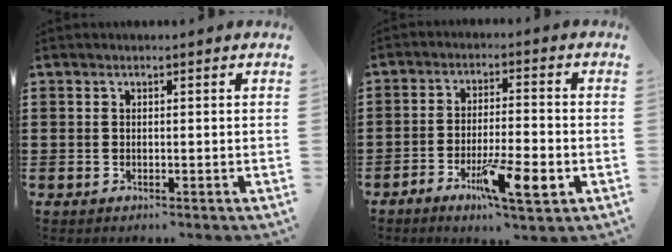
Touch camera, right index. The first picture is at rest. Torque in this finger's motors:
{"motor_torque": [0.29, -0.18, 0.50, 0.11]}